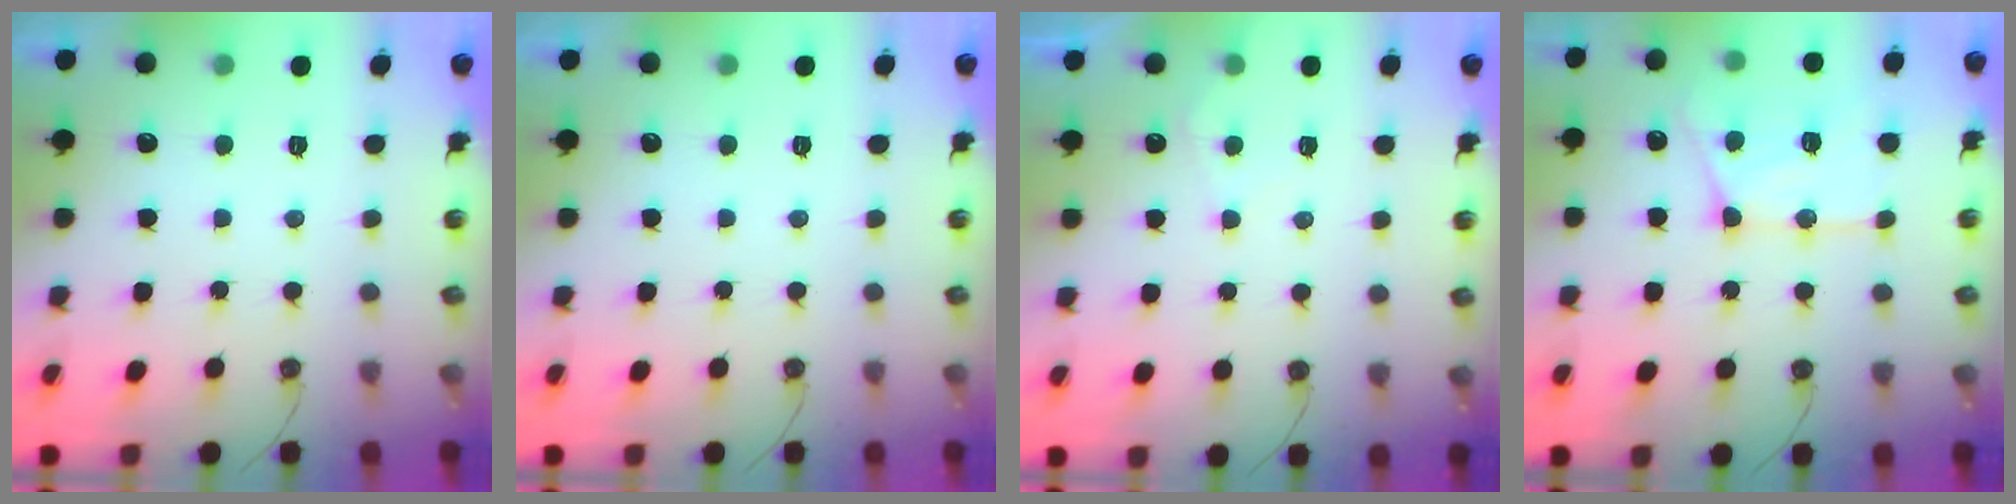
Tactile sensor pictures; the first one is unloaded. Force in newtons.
{"total": 0.0}
{"total": 4.3, "press": 4.3, "slide": 0.5}
{"total": 14.9, "press": 14.8, "slide": 1.6}